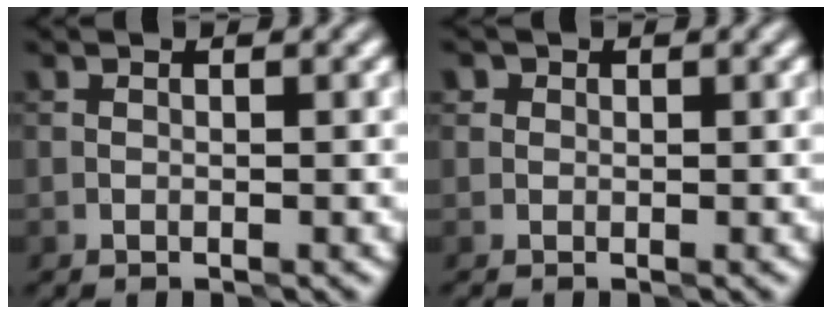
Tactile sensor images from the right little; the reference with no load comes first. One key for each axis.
{"total": 0.9, "fx": 0.2, "fy": 0.9, "fz": 0.0, "tx": 0.009, "ty": 0.004, "tz": -0.008}